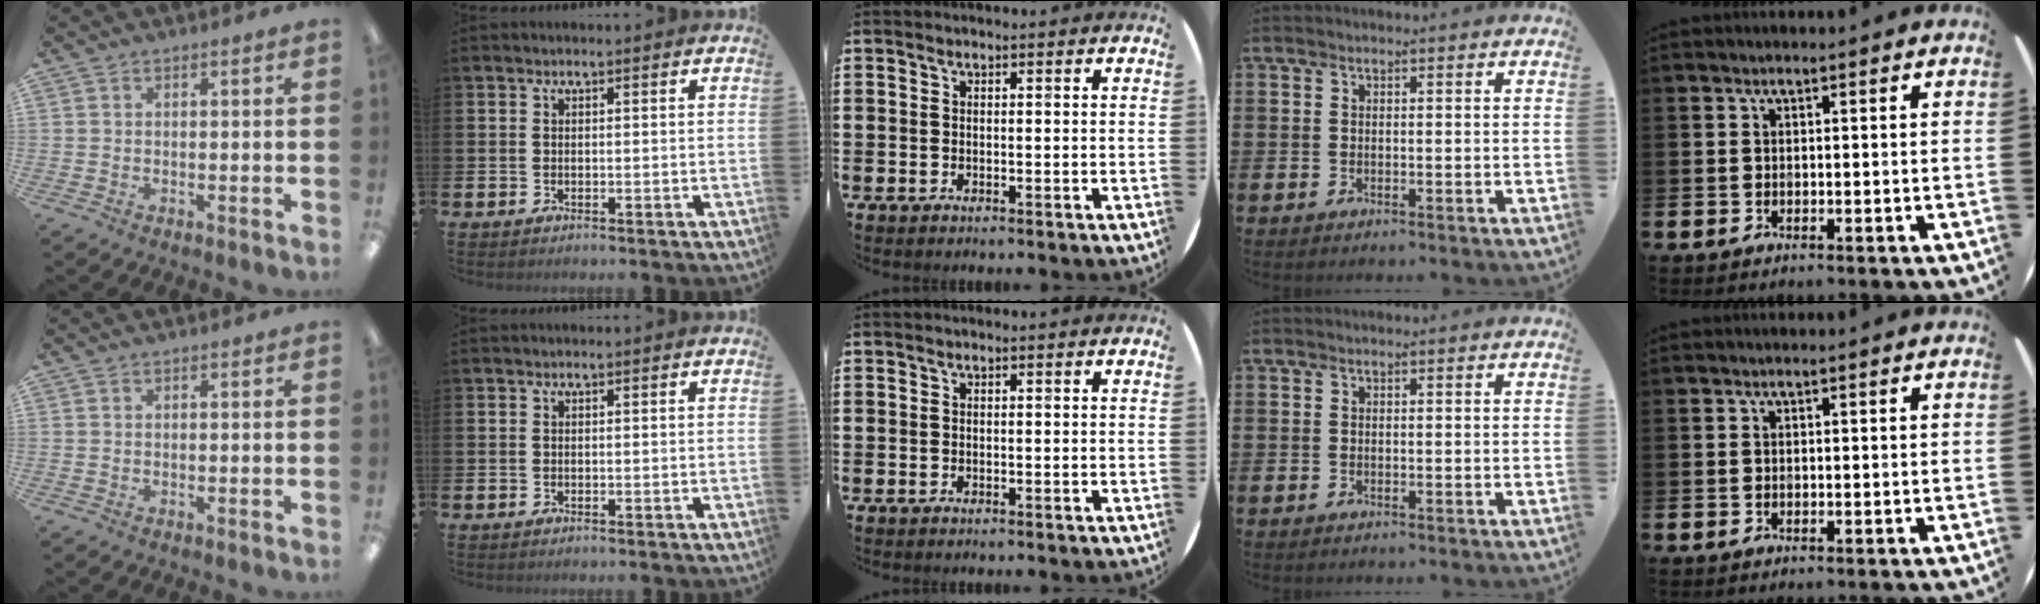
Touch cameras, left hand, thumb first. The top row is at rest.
{}